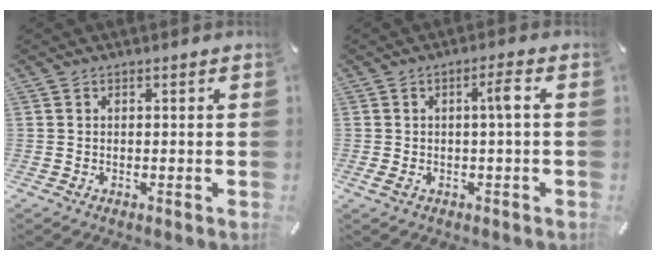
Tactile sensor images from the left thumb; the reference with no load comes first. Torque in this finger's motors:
{"motor_torque": [0.33, 0.69, 0.33, -0.03, 0.12]}